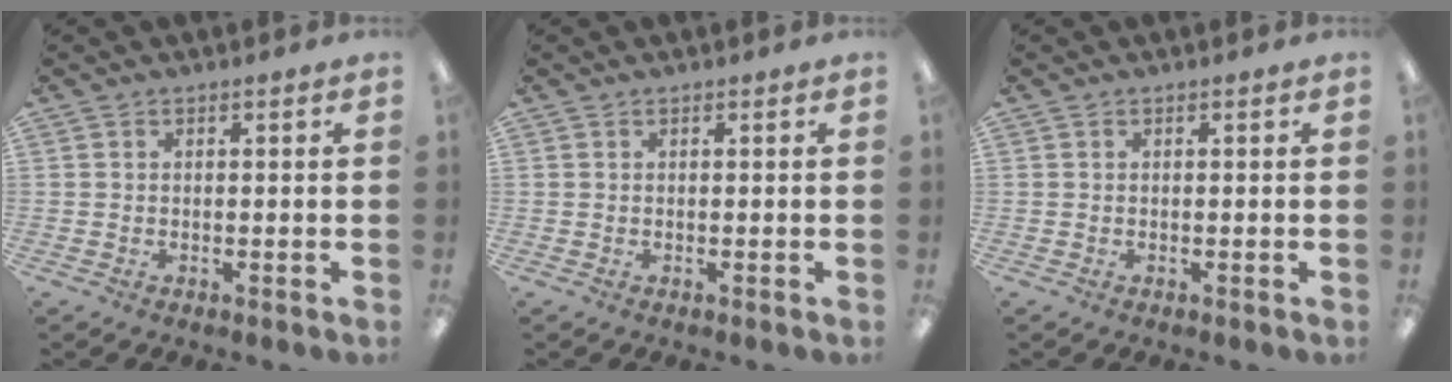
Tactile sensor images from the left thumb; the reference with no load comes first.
{"total": 0.0}
{"total": 0.0}